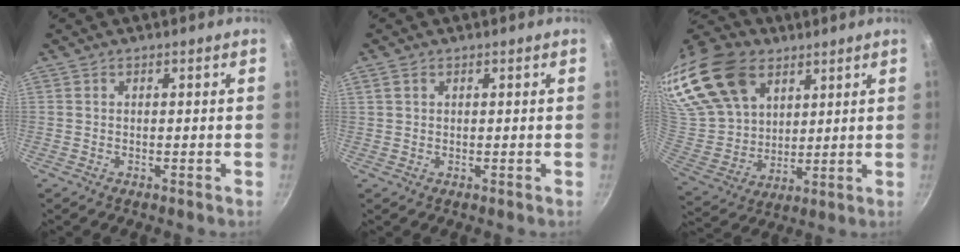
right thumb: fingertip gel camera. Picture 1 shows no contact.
{"total": 1.5, "force": [0.7, 1.1, 0.8], "torque": [-0.013, 0.001, 0.014]}
{"total": 26.0, "force": [14.0, 17.1, 13.6], "torque": [-0.288, -0.021, 0.271]}